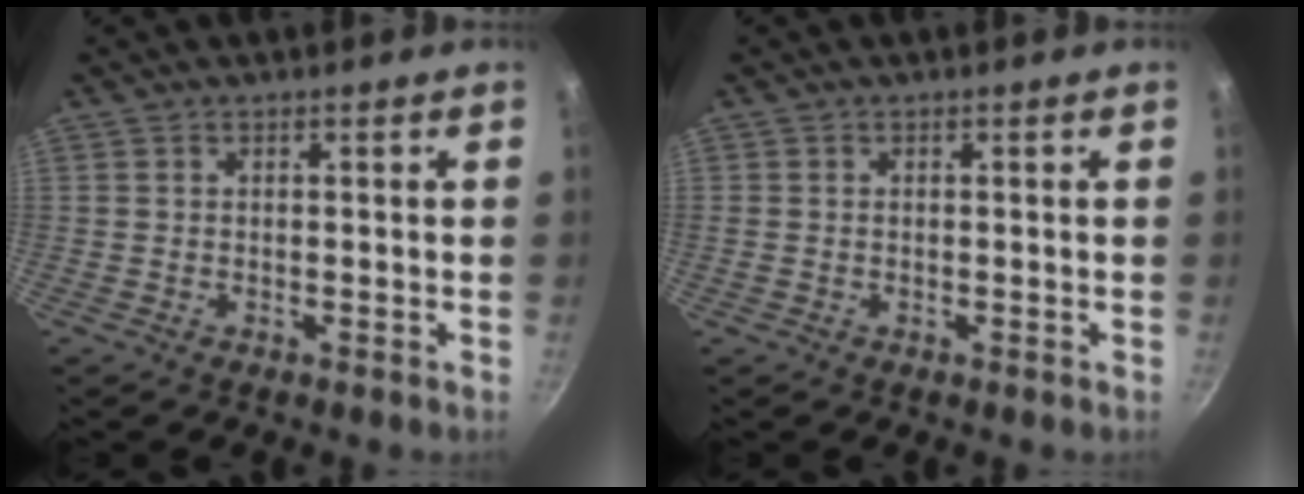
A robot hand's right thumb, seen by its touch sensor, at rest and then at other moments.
{"total": 0.7, "force": [-0.1, 0.7, 0.3], "torque": [-0.007, 0.001, -0.001]}